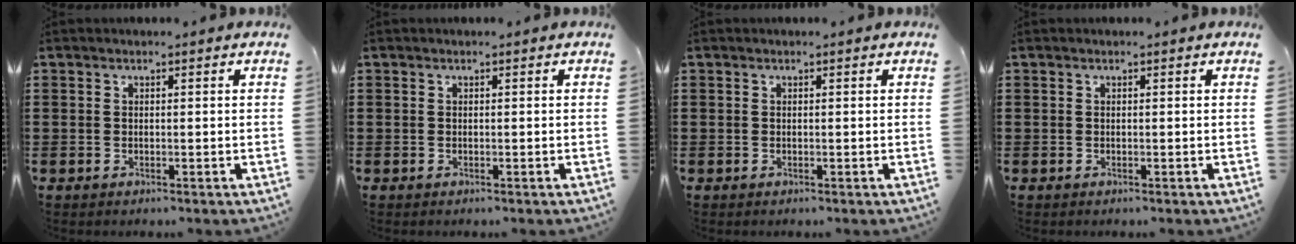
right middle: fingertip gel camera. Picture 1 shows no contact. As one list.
[{"total": 0.0}, {"total": 0.0}, {"total": 0.0}]